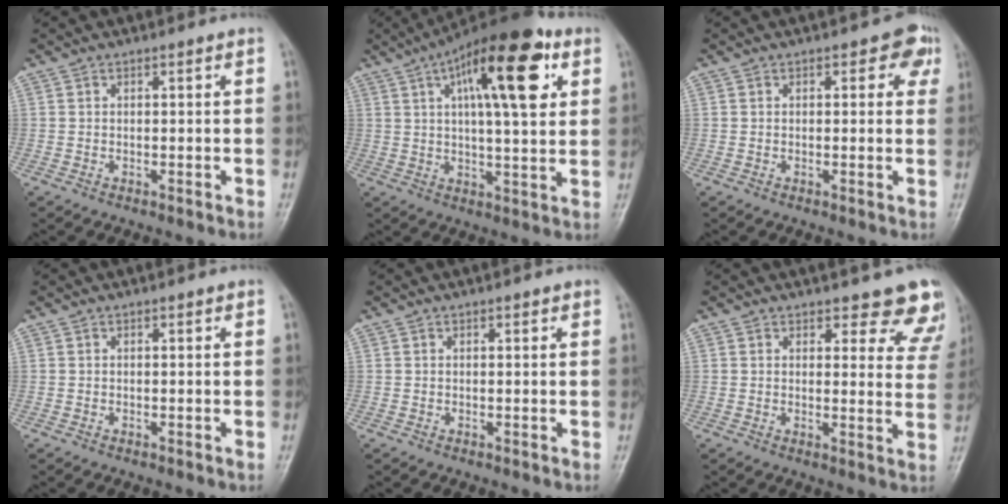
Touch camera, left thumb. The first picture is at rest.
{"total": 19.3, "force": [7.2, 6.5, 16.7], "torque": [-0.235, -0.001, 0.101]}
{"total": 3.8, "force": [1.5, 2.3, 2.6], "torque": [0.005, 0.000, 0.007]}
{"total": 0.0}
{"total": 0.8, "force": [0.5, 0.3, 0.5], "torque": [-0.006, -0.001, 0.005]}
{"total": 10.1, "force": [8.9, 3.9, 2.8], "torque": [0.024, -0.053, 0.076]}